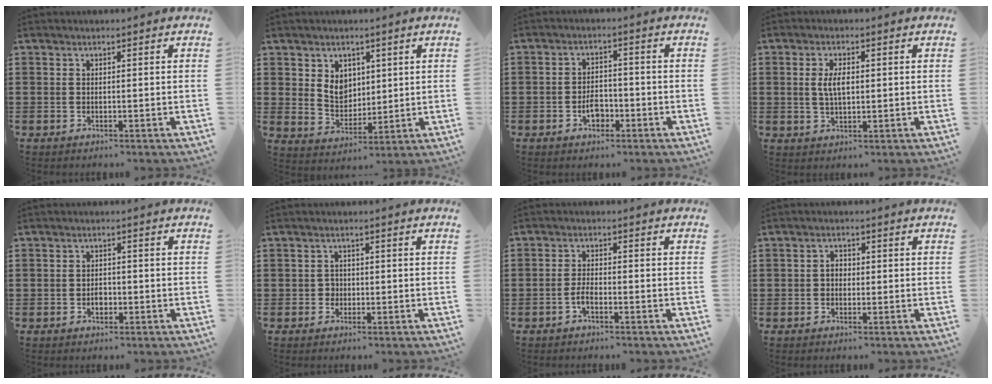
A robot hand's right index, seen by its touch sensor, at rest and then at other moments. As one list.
[{"total": 5.5, "force": [2.2, 4.5, 2.3], "torque": [-0.055, 0.010, 0.039]}, {"total": 3.7, "force": [-1.5, 2.3, 2.5], "torque": [-0.038, 0.000, -0.028]}, {"total": 4.1, "force": [0.4, 1.8, 3.7], "torque": [-0.075, 0.007, 0.005]}, {"total": 1.9, "force": [-0.6, 1.3, 1.2], "torque": [-0.017, -0.003, -0.014]}, {"total": 1.5, "force": [-0.4, 1.4, 0.4], "torque": [-0.012, 0.003, -0.010]}, {"total": 2.4, "force": [-1.2, 0.7, 1.9], "torque": [-0.044, -0.001, -0.025]}, {"total": 1.7, "force": [-0.3, 1.2, 1.2], "torque": [-0.023, 0.005, -0.006]}]